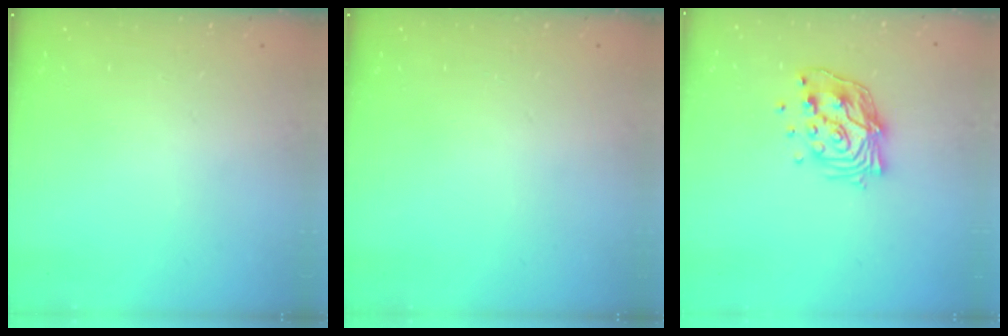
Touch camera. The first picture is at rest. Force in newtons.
{"total": 0.0}
{"total": 13.1, "press": 13.1, "slide": 1.2}